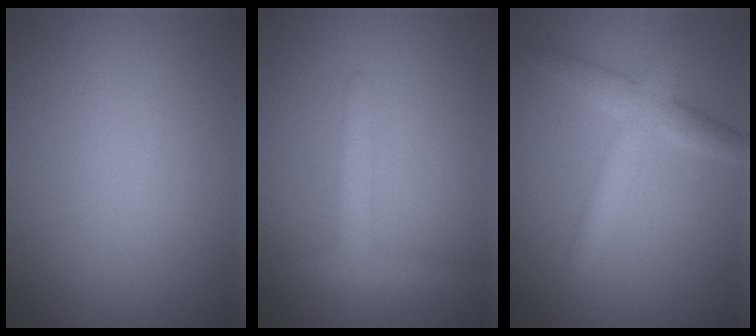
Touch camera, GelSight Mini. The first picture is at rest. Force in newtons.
{"total": 2.8, "press": 2.8, "slide": 0.2}
{"total": 3.7, "press": 3.7, "slide": 0.0}